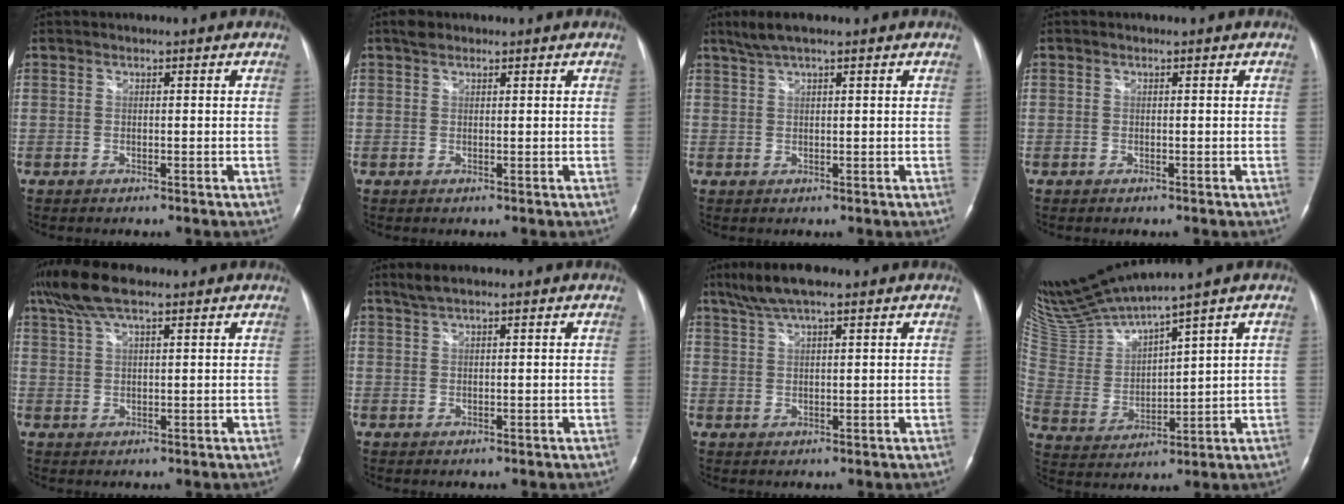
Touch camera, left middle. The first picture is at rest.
{"total": 1.4, "force": [1.1, 0.7, 0.5], "torque": [-0.012, 0.008, 0.017]}
{"total": 3.8, "force": [2.9, 0.3, 2.5], "torque": [-0.056, 0.015, 0.055]}
{"total": 0.0}
{"total": 7.8, "force": [5.6, 1.8, 5.1], "torque": [-0.111, 0.027, 0.103]}
{"total": 2.1, "force": [1.7, 0.1, 1.3], "torque": [-0.032, 0.009, 0.034]}
{"total": 6.5, "force": [4.7, 1.0, 4.3], "torque": [-0.087, 0.019, 0.083]}
{"total": 14.5, "force": [13.3, -0.6, 5.9], "torque": [-0.136, -0.011, 0.278]}